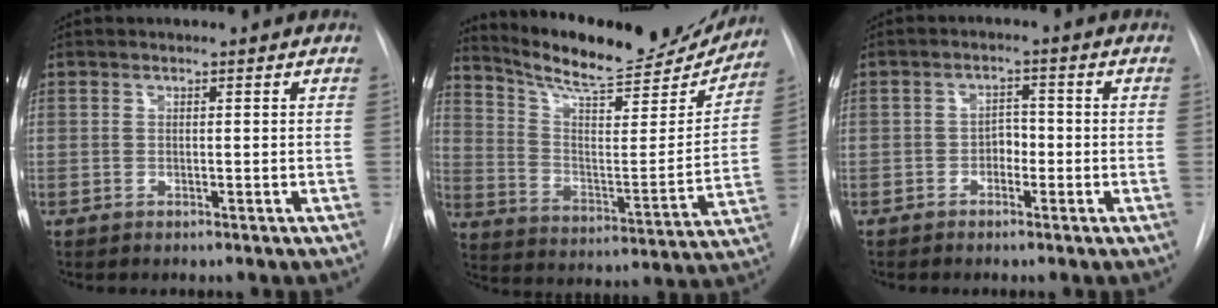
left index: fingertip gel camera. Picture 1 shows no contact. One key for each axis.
{"total": 21.8, "fx": 20.2, "fy": 3.6, "fz": 7.4, "tx": -0.118, "ty": -0.041, "tz": 0.295}
{"total": 2.4, "fx": -0.9, "fy": 1.7, "fz": 1.4, "tx": -0.014, "ty": 0.008, "tz": -0.016}